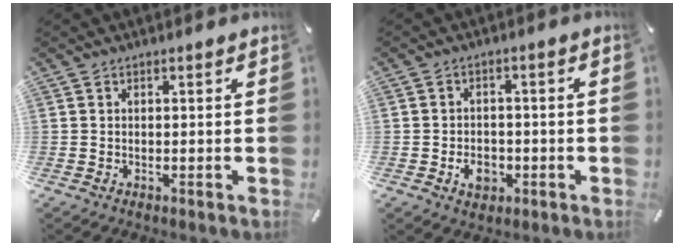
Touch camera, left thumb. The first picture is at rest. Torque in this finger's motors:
{"motor_torque": [-0.17, 1.17, 0.01, 0.09, 0.08]}